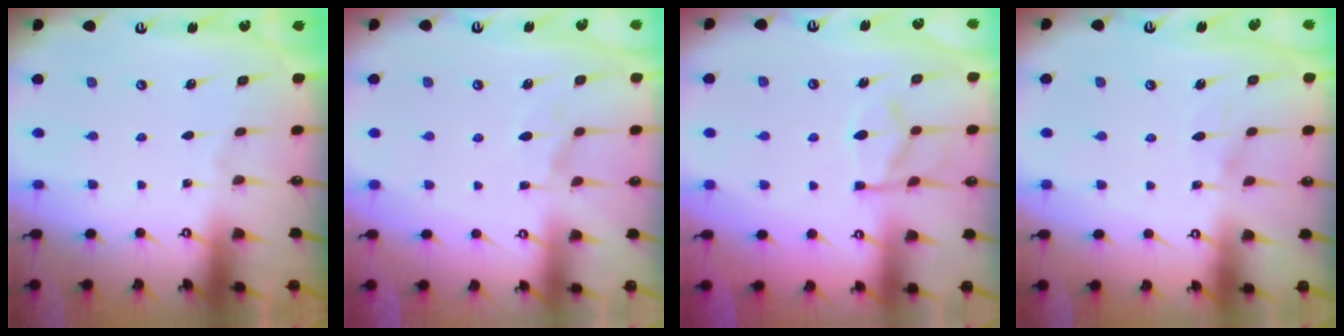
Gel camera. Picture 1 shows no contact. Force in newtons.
{"total": 6.2, "press": 6.1, "slide": 1.3}
{"total": 6.1, "press": 5.8, "slide": 1.7}
{"total": 5.0, "press": 5.0, "slide": 0.5}